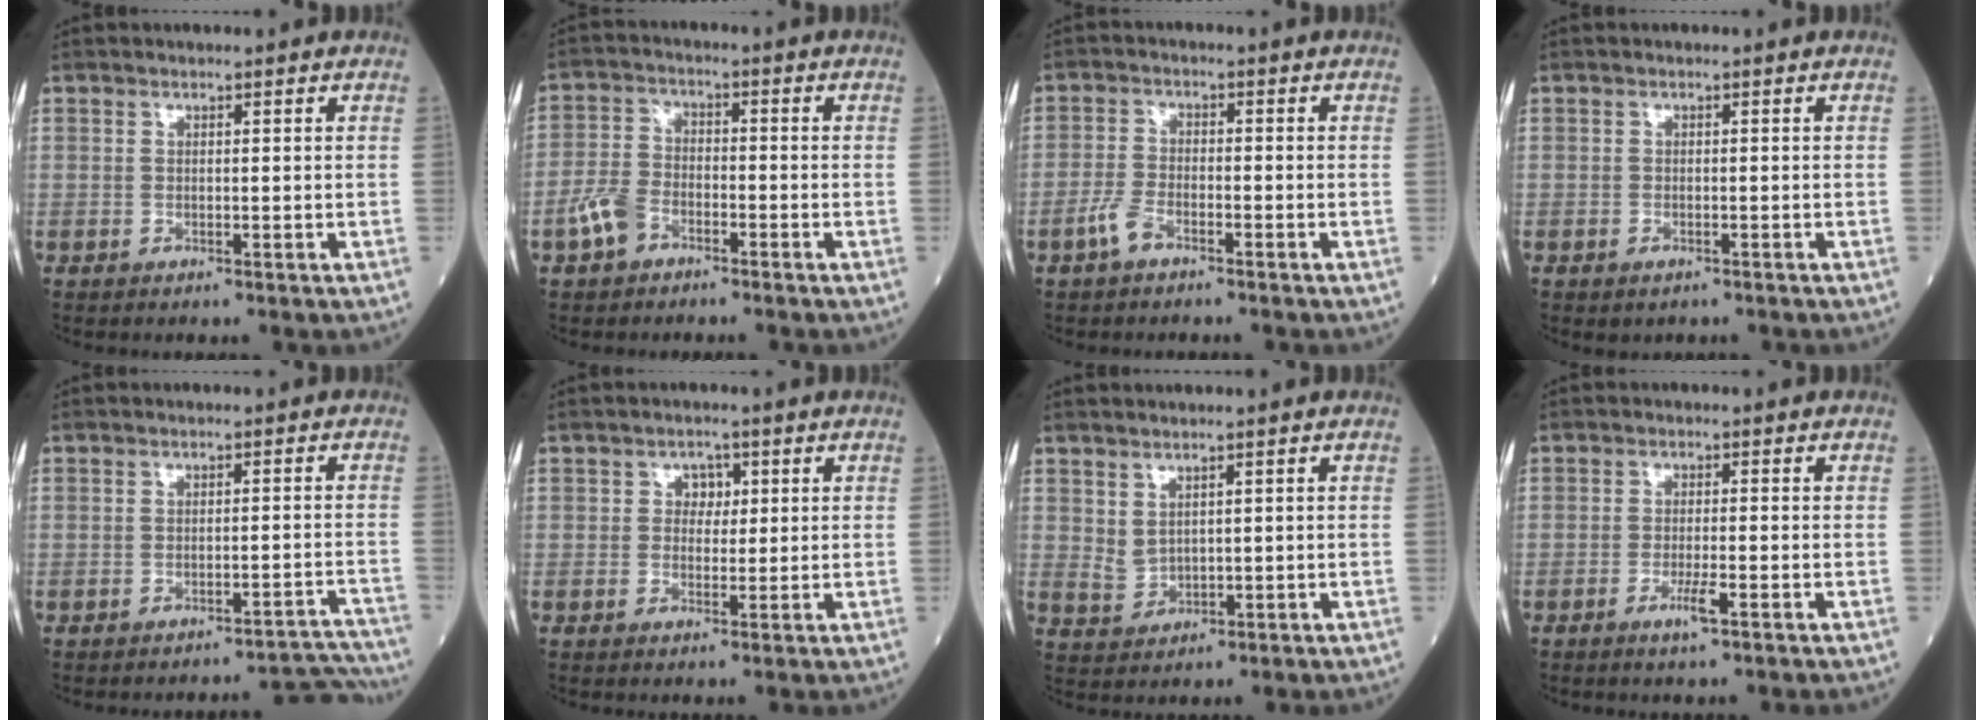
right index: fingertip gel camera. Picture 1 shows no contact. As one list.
[{"total": 5.3, "force": [-3.2, 2.9, 3.0], "torque": [-0.076, 0.008, -0.068]}, {"total": 3.5, "force": [-2.4, 1.3, 2.2], "torque": [-0.052, 0.003, -0.050]}, {"total": 1.0, "force": [-0.6, 0.6, 0.5], "torque": [-0.012, -0.001, -0.004]}, {"total": 6.6, "force": [-6.6, -0.3, -0.6], "torque": [0.028, 0.018, -0.074]}, {"total": 2.5, "force": [0.8, 1.9, 1.4], "torque": [-0.016, 0.003, 0.010]}, {"total": 2.7, "force": [1.3, 1.7, 1.5], "torque": [-0.038, 0.000, 0.039]}, {"total": 2.6, "force": [-1.3, 0.0, 2.2], "torque": [-0.044, -0.004, -0.021]}]